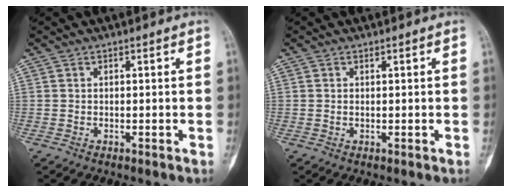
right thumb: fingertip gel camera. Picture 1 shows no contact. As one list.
[{"total": 0.5, "force": [0.2, 0.4, 0.3], "torque": [-0.002, 0.000, 0.003]}]